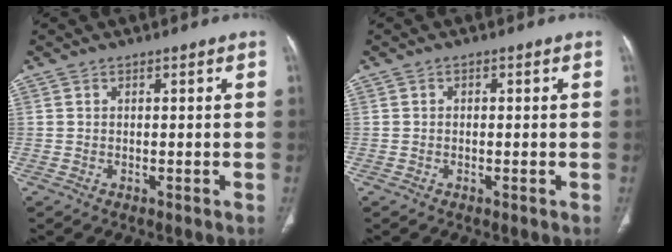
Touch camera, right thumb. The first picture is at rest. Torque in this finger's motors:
{"motor_torque": [-0.23, 0.25, 0.10, -0.01, 0.07]}